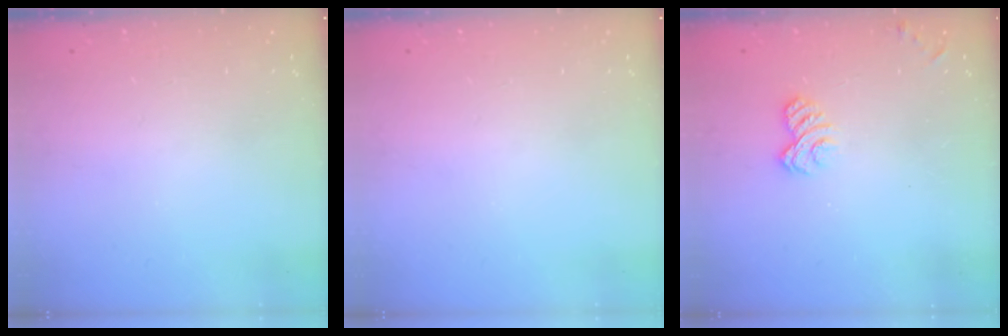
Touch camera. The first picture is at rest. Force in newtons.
{"total": 0.0}
{"total": 3.4, "press": 3.2, "slide": 1.1}